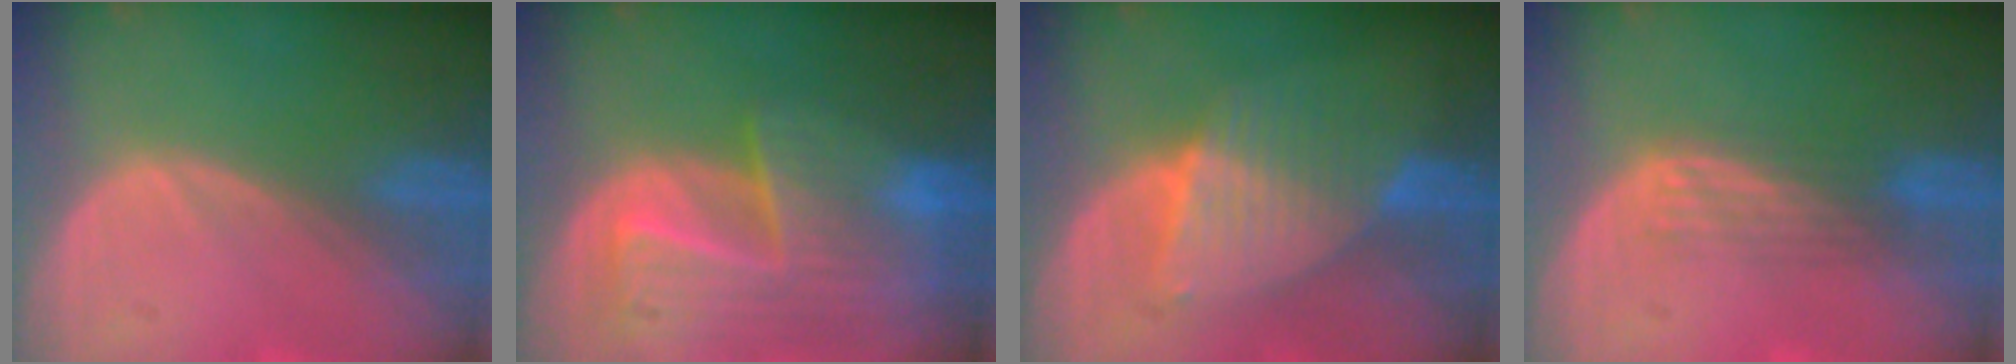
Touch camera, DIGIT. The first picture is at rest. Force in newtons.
{"total": 10.0, "press": 8.7, "slide": 5.1}
{"total": 6.1, "press": 6.1, "slide": 0.5}
{"total": 2.9, "press": 2.7, "slide": 1.2}